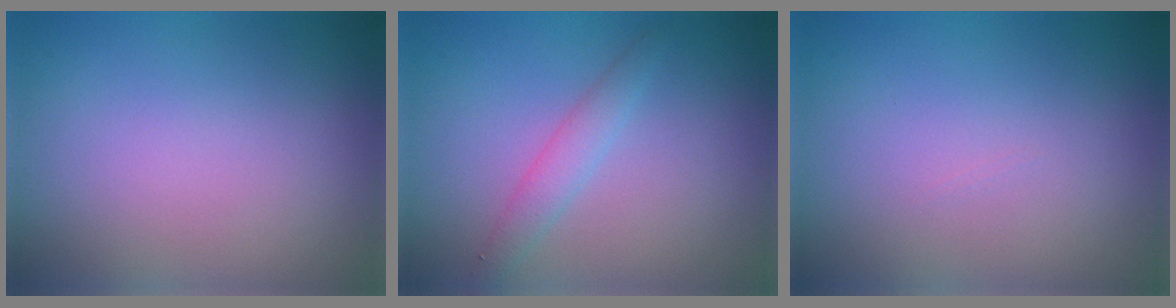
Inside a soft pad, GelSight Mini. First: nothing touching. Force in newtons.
{"total": 1.9, "press": 1.9, "slide": 0.1}
{"total": 0.0}